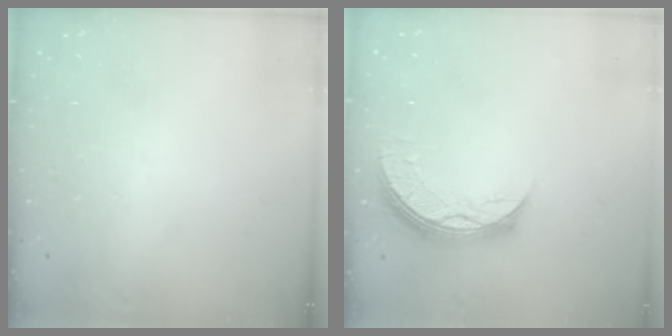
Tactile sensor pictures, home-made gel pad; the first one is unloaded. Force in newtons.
{"total": 8.4, "press": 8.4, "slide": 0.8}